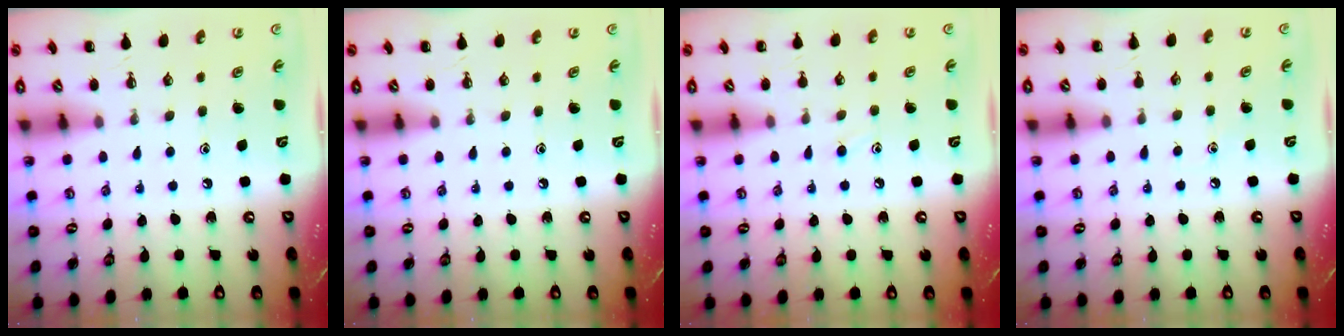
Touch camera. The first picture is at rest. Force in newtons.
{"total": 0.0}
{"total": 7.4, "press": 6.9, "slide": 2.6}
{"total": 4.7, "press": 4.4, "slide": 1.7}